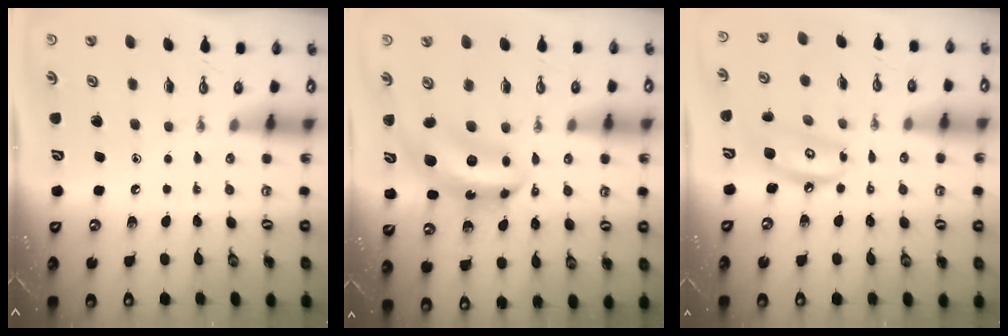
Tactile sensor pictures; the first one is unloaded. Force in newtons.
{"total": 8.4, "press": 8.3, "slide": 0.9}
{"total": 10.1, "press": 10.0, "slide": 1.3}